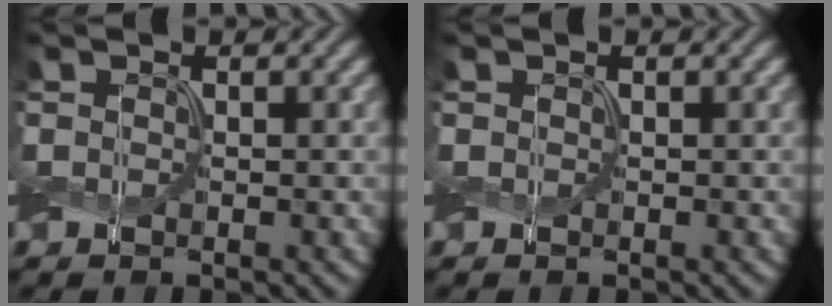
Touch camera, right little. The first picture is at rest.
{"total": 0.0}